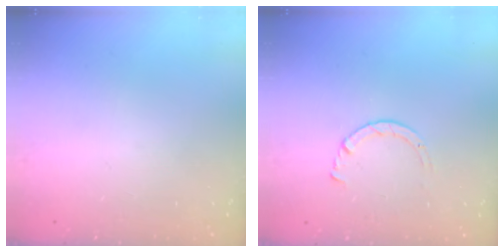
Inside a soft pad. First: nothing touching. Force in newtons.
{"total": 2.9, "press": 2.8, "slide": 0.3}